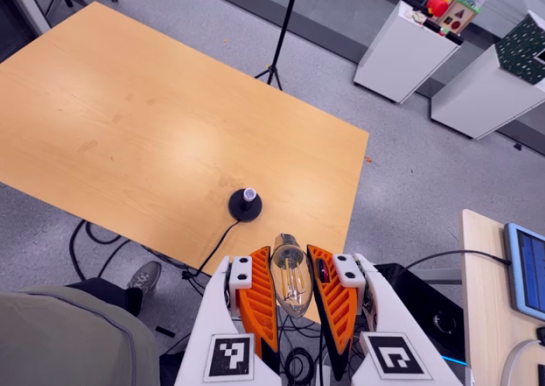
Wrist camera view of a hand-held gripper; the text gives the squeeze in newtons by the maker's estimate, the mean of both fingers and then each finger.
{"total": 19.5, "left": 21.2, "right": 17.8}